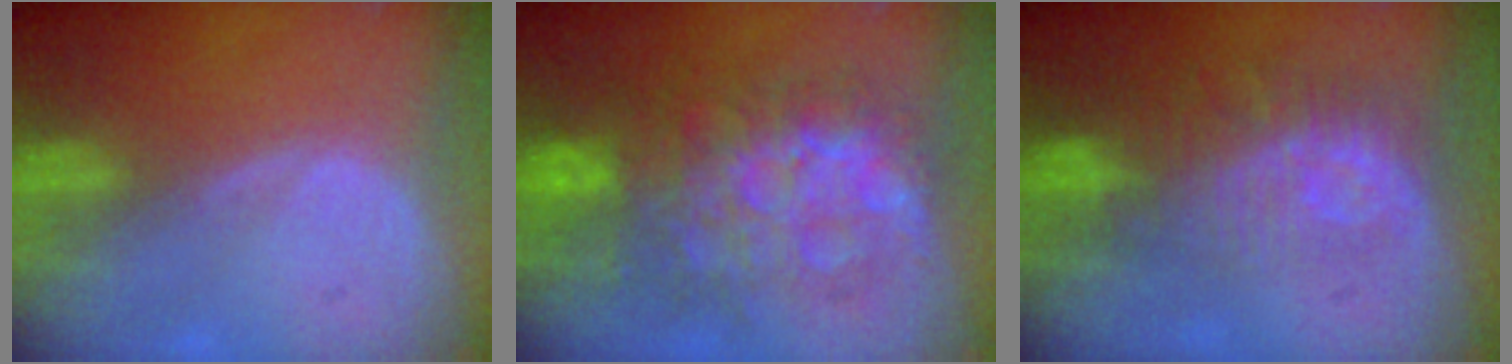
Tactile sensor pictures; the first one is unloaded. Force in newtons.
{"total": 12.4, "press": 12.4, "slide": 1.2}
{"total": 9.7, "press": 8.7, "slide": 4.2}